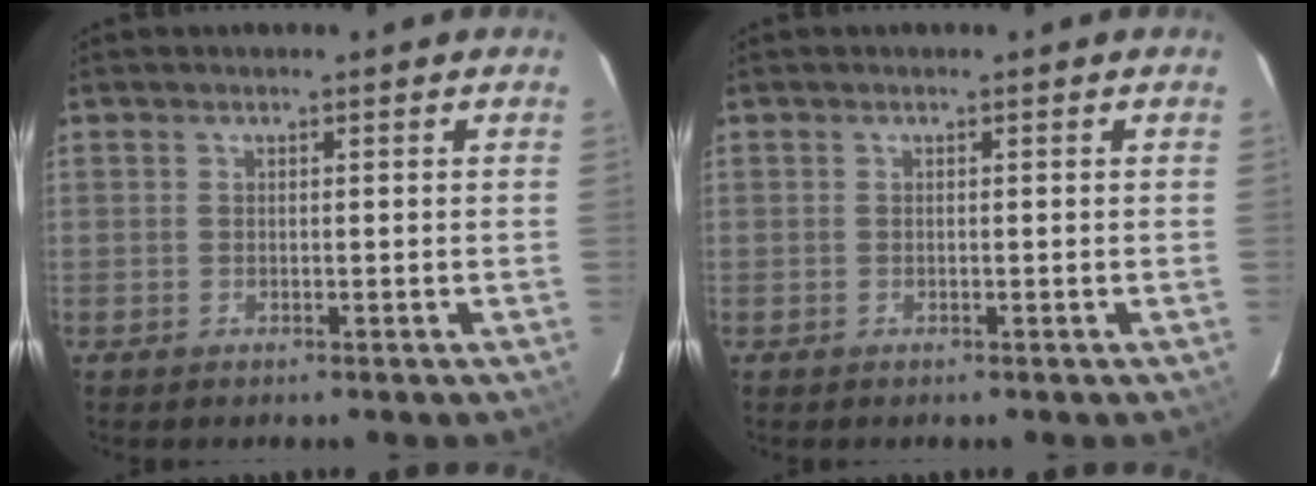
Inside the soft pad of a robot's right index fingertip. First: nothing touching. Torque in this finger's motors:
{"motor_torque": [0.00, 0.00, 0.00, 0.00]}